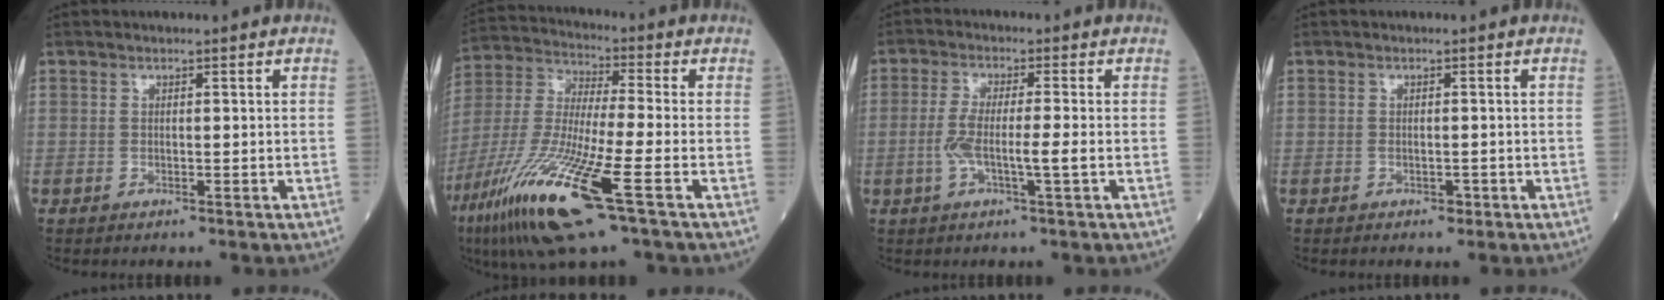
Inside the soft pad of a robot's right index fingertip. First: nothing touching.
{"total": 18.9, "force": [-9.1, 1.5, 16.5], "torque": [-0.377, -0.049, -0.177]}
{"total": 5.4, "force": [-1.1, 0.2, 5.2], "torque": [-0.110, 0.001, -0.023]}
{"total": 1.0, "force": [-0.4, 0.6, 0.6], "torque": [-0.008, 0.001, -0.004]}